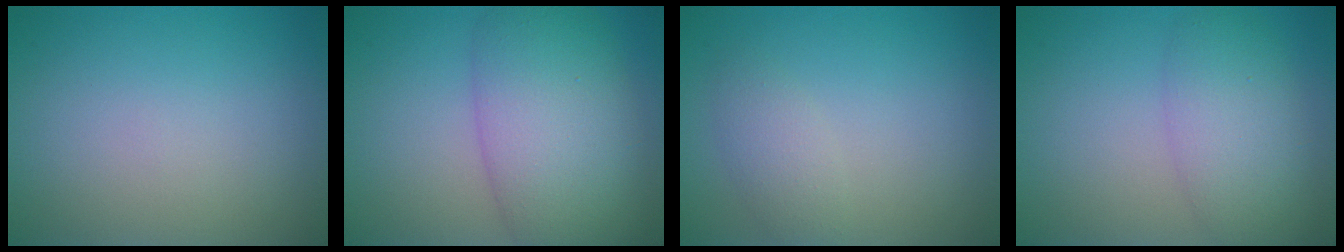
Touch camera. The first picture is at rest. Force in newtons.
{"total": 9.1, "press": 9.1, "slide": 0.3}
{"total": 2.0, "press": 2.0, "slide": 0.0}
{"total": 4.8, "press": 4.8, "slide": 0.2}